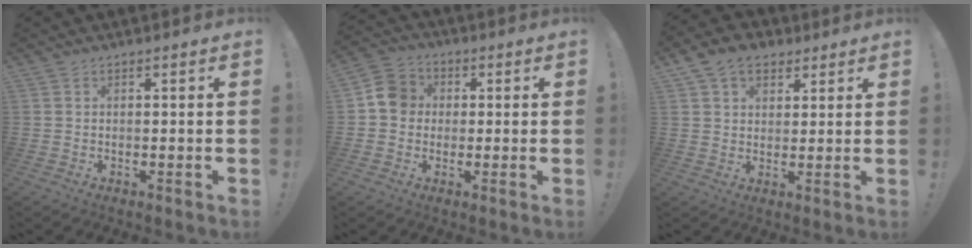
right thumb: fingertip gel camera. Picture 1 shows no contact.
{"total": 8.2, "force": [0.4, 7.5, 3.4], "torque": [-0.042, 0.021, 0.012]}
{"total": 8.9, "force": [5.0, 6.2, 4.1], "torque": [-0.063, -0.014, 0.095]}